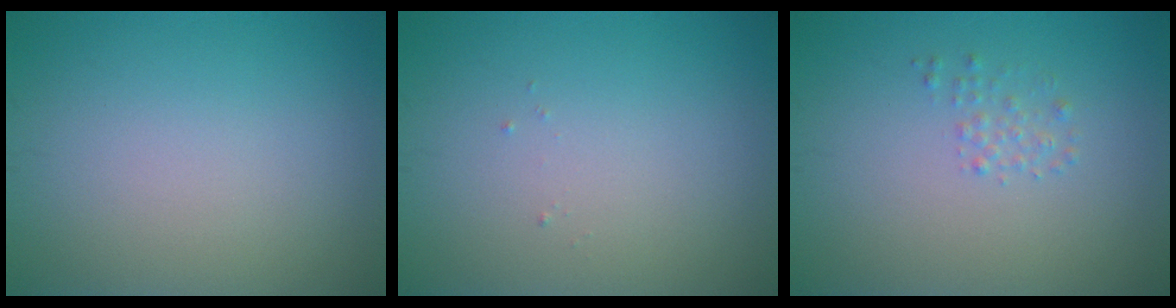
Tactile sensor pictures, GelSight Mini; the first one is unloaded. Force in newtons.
{"total": 0.0}
{"total": 1.0, "press": 1.0, "slide": 0.0}